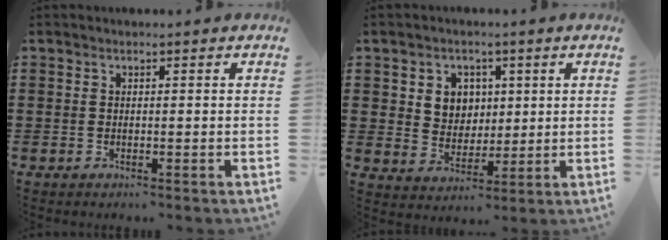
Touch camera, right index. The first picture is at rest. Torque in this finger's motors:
{"motor_torque": [0.20, -0.05, 0.17, 0.08]}